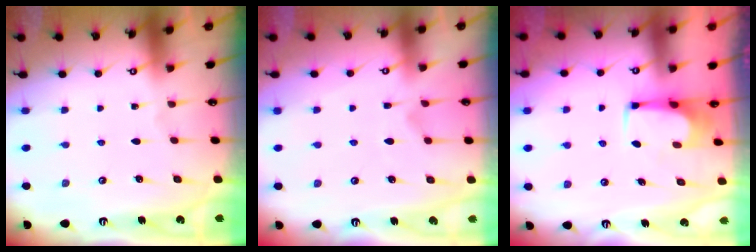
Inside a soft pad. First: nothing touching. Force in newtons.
{"total": 1.1, "press": 0.3, "slide": 1.0}
{"total": 3.5, "press": 3.5, "slide": 0.2}